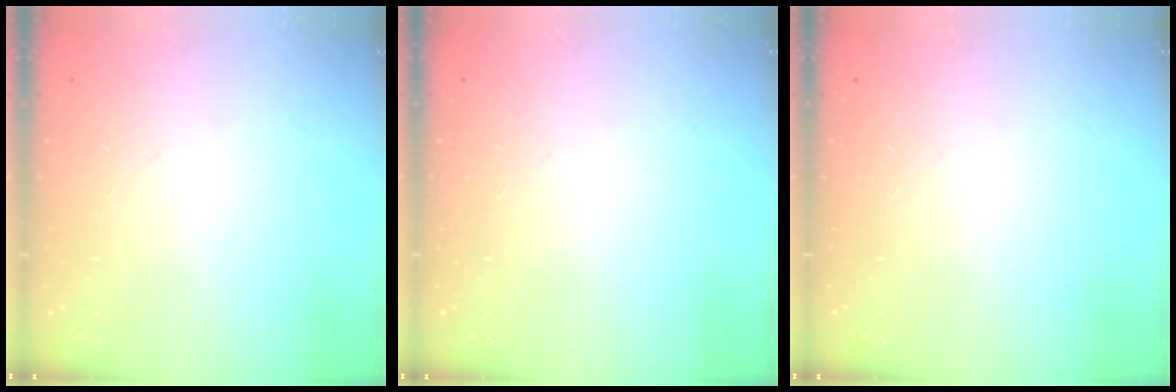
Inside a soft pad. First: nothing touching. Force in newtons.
{"total": 0.0}
{"total": 0.0}